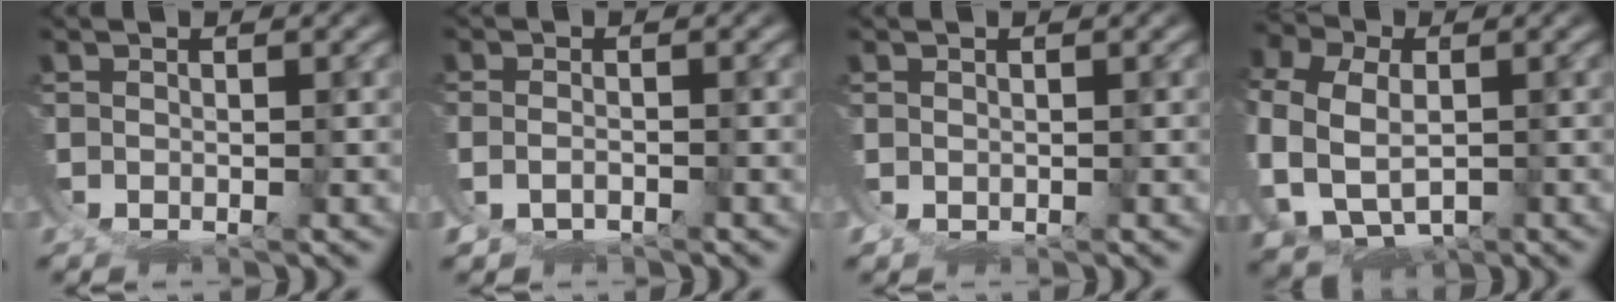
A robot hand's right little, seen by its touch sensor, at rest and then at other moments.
{"total": 2.6, "force": [-1.2, 2.3, 0.4], "torque": [-0.030, -0.017, -0.015]}
{"total": 0.9, "force": [0.8, -0.1, -0.3], "torque": [0.000, -0.003, 0.015]}
{"total": 7.9, "force": [-0.1, 7.0, 3.5], "torque": [-0.119, -0.039, 0.011]}